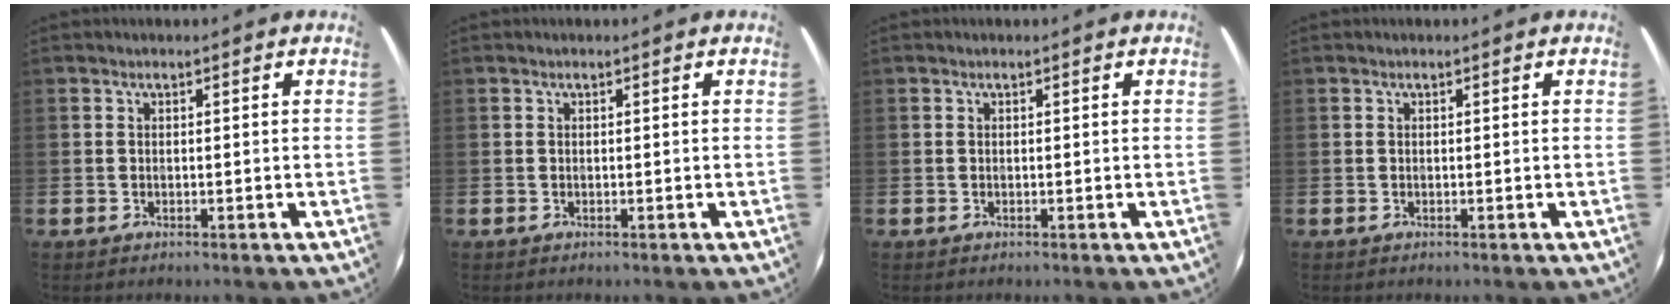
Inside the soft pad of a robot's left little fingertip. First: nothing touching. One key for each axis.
{"total": 0.0}
{"total": 0.0}
{"total": 0.0}